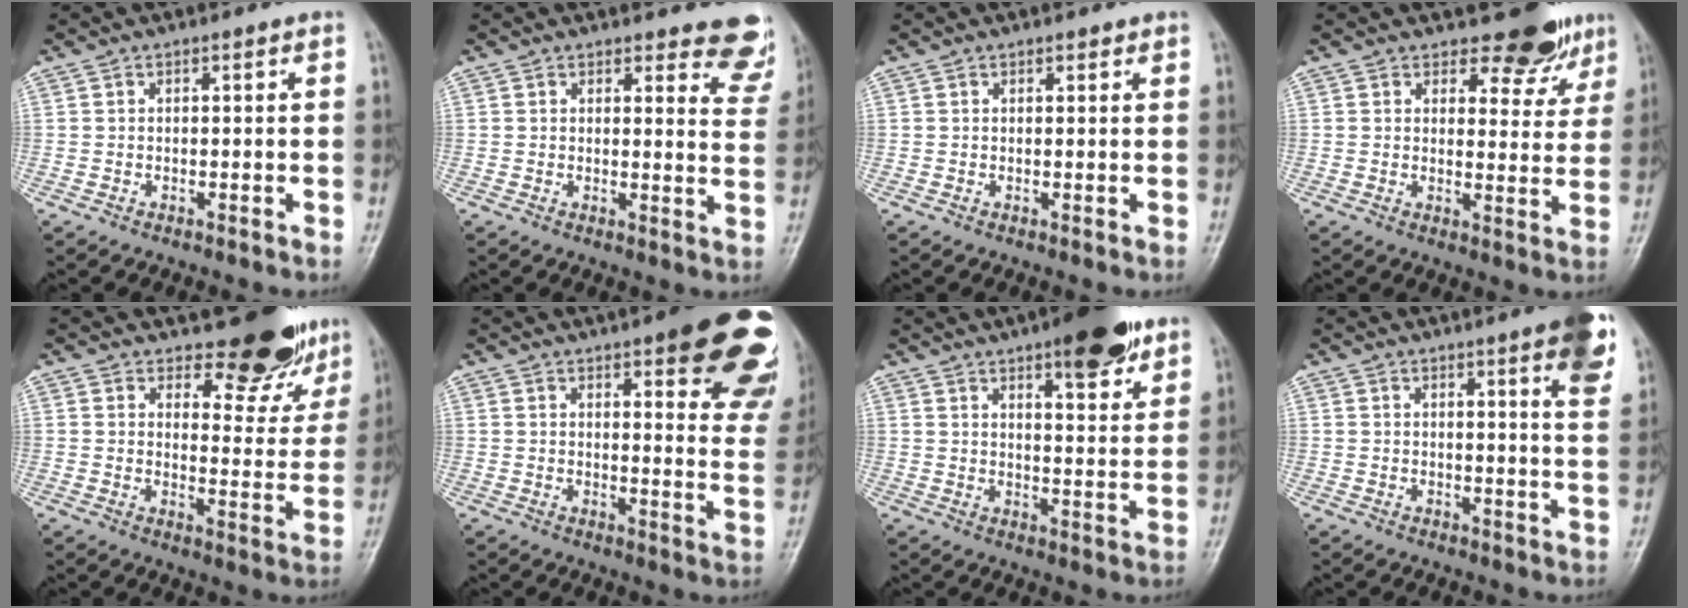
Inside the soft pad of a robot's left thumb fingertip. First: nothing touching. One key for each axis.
{"total": 9.3, "fx": 8.0, "fy": 2.9, "fz": 3.8, "tx": 0.000, "ty": -0.049, "tz": 0.067}
{"total": 1.3, "fx": 0.9, "fy": 0.6, "fz": 0.7, "tx": -0.006, "ty": -0.003, "tz": 0.009}
{"total": 8.1, "fx": 6.6, "fy": 4.0, "fz": 2.7, "tx": -0.001, "ty": -0.051, "tz": 0.078}
{"total": 11.9, "fx": 9.9, "fy": 4.6, "fz": 4.7, "tx": -0.025, "ty": -0.088, "tz": 0.124}
{"total": 23.2, "fx": 13.6, "fy": 6.2, "fz": 17.7, "tx": -0.170, "ty": -0.041, "tz": 0.157}
{"total": 13.3, "fx": 8.4, "fy": 4.0, "fz": 9.5, "tx": -0.101, "ty": -0.040, "tz": 0.116}
{"total": 10.9, "fx": 6.2, "fy": 1.6, "fz": 8.8, "tx": -0.094, "ty": -0.023, "tz": 0.068}